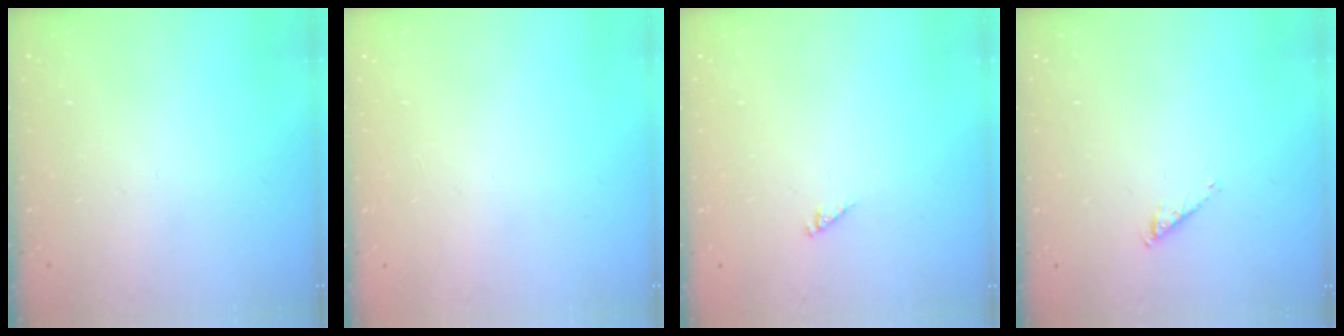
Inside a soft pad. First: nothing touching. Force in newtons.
{"total": 0.0}
{"total": 0.0}
{"total": 2.8, "press": 2.8, "slide": 0.5}